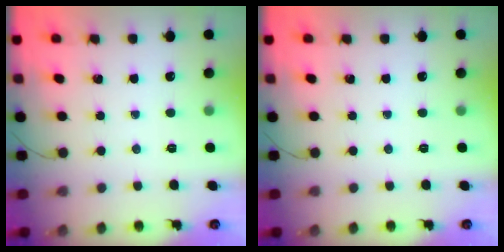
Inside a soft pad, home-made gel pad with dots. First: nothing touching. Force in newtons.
{"total": 0.0}